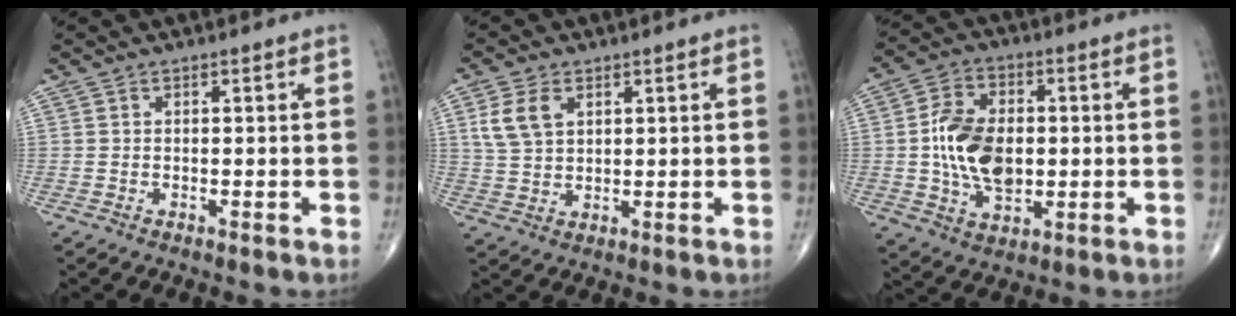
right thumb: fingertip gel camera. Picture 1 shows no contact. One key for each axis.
{"total": 6.5, "fx": 2.5, "fy": 4.2, "fz": 4.3, "tx": -0.083, "ty": -0.002, "tz": 0.055}
{"total": 13.4, "fx": 0.0, "fy": 8.7, "fz": 10.3, "tx": -0.171, "ty": 0.005, "tz": 0.005}